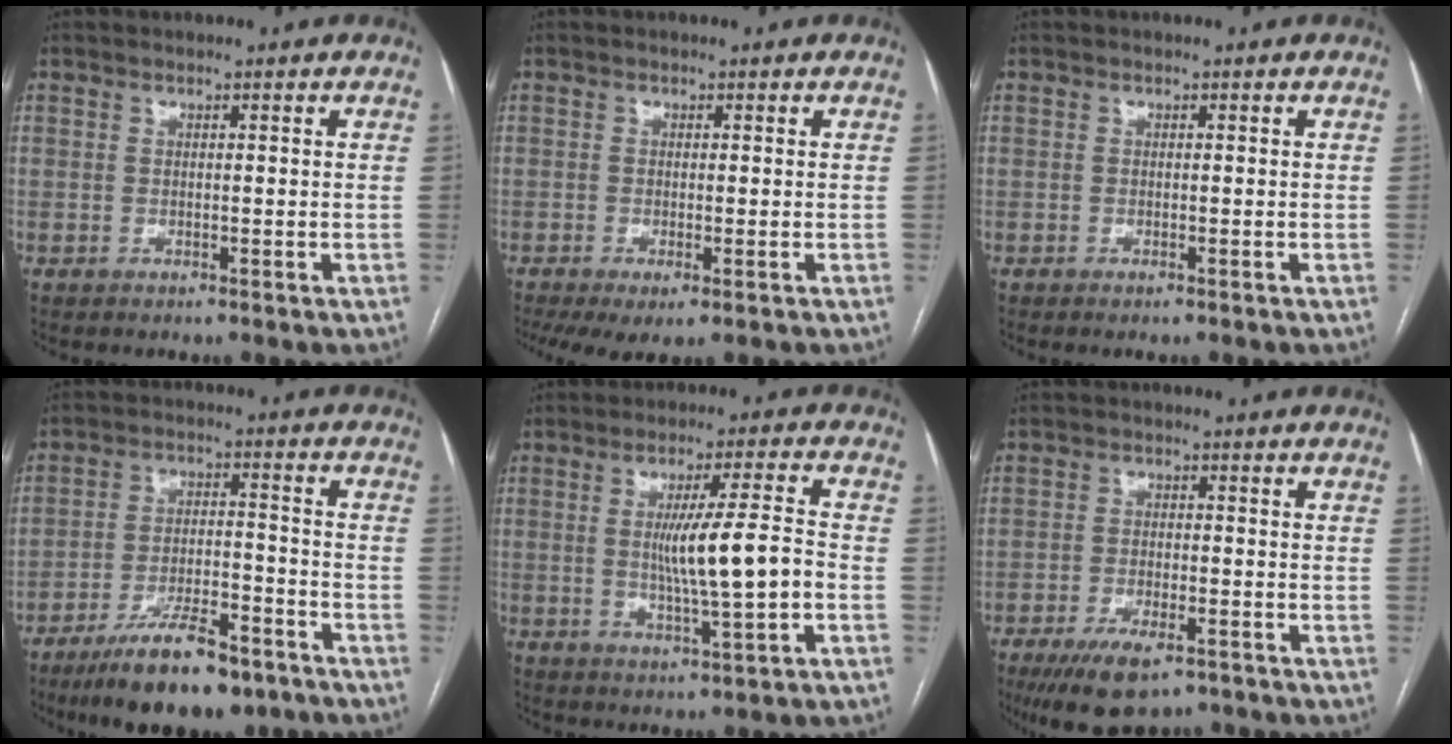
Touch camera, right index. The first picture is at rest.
{"total": 5.1, "force": [-2.7, 1.4, 4.0], "torque": [-0.066, -0.017, -0.045]}
{"total": 0.6, "force": [-0.4, -0.1, 0.4], "torque": [-0.009, -0.002, -0.005]}
{"total": 13.9, "force": [-10.1, 3.6, 8.8], "torque": [-0.150, -0.005, -0.169]}
{"total": 9.7, "force": [-0.9, 0.0, 9.6], "torque": [-0.164, 0.000, -0.013]}
{"total": 8.8, "force": [-6.0, 3.1, 5.6], "torque": [-0.096, -0.012, -0.098]}